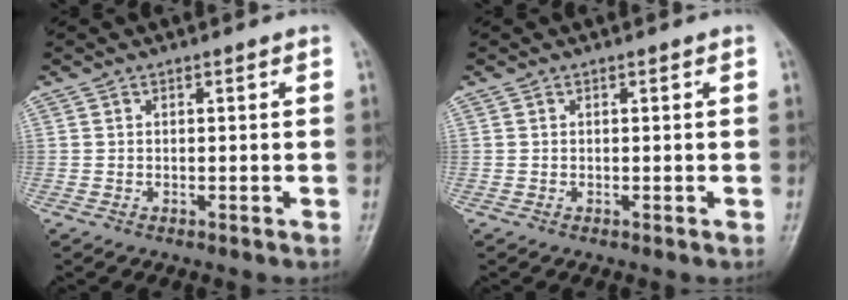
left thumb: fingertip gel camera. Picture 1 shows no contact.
{"total": 0.0}